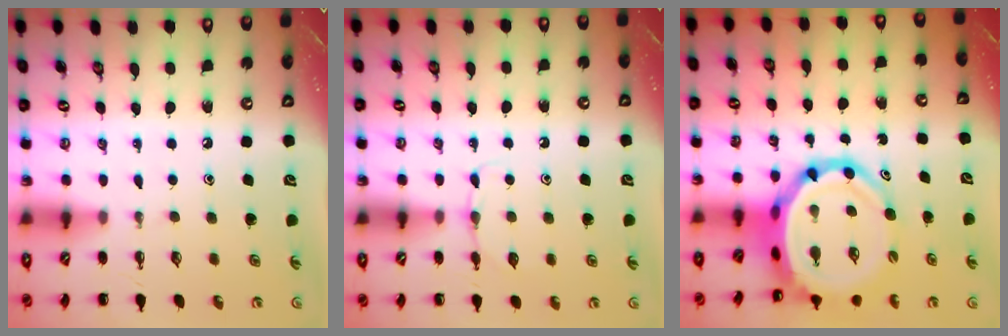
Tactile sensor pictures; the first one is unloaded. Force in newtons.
{"total": 4.9, "press": 4.8, "slide": 1.3}
{"total": 11.0, "press": 10.6, "slide": 3.0}